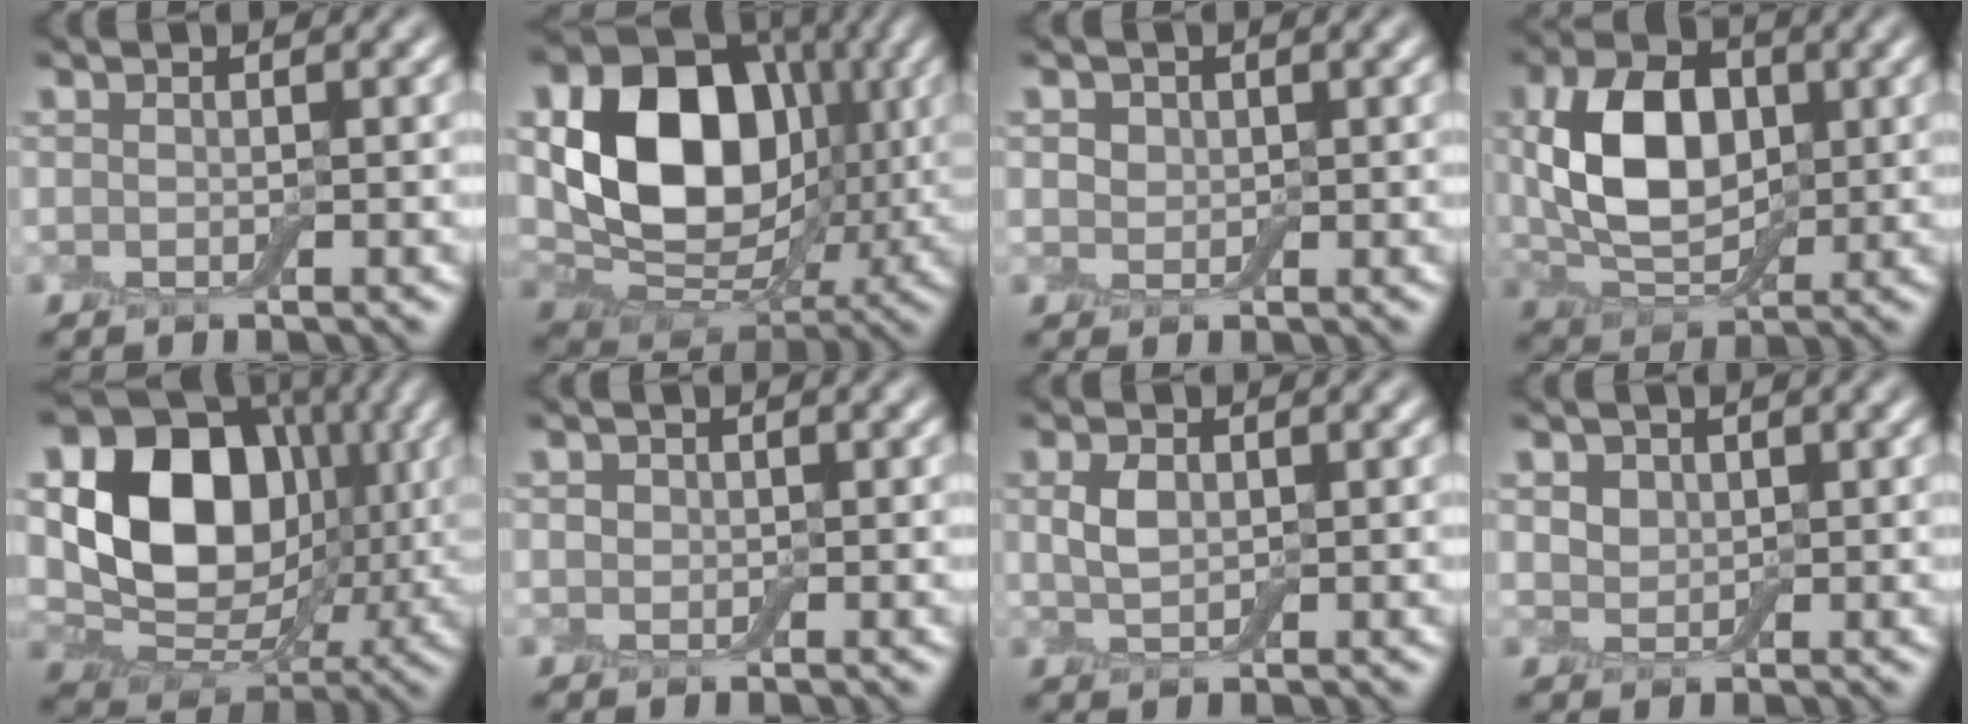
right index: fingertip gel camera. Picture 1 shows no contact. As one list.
[{"total": 13.1, "force": [2.3, 10.0, 8.1], "torque": [-0.145, -0.002, 0.036]}, {"total": 2.2, "force": [1.2, 1.6, 0.7], "torque": [-0.021, 0.008, 0.010]}, {"total": 7.5, "force": [1.3, 5.0, 5.5], "torque": [-0.112, 0.008, 0.026]}, {"total": 13.8, "force": [2.6, 10.9, 8.1], "torque": [-0.149, 0.004, 0.037]}, {"total": 0.7, "force": [0.2, 0.7, 0.0], "torque": [0.001, 0.003, -0.003]}, {"total": 1.6, "force": [0.6, 1.1, 1.0], "torque": [-0.031, 0.005, 0.011]}, {"total": 2.6, "force": [1.5, 1.8, 1.0], "torque": [-0.034, 0.010, 0.022]}]